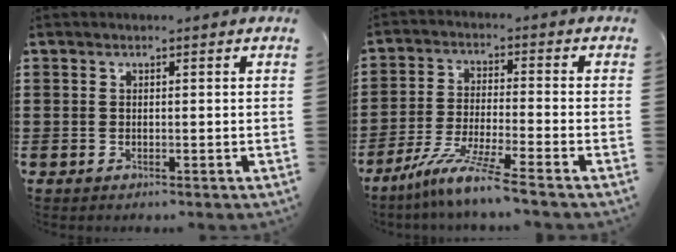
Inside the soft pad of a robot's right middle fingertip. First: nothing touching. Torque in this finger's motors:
{"motor_torque": [2.14, 0.00, 0.27, 0.15]}